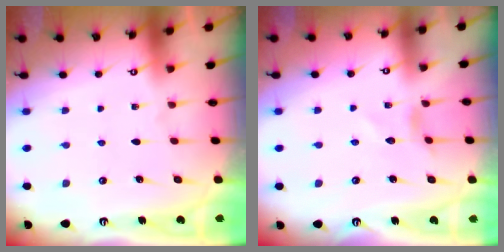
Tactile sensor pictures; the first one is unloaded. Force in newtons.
{"total": 2.3, "press": 2.3, "slide": 0.2}